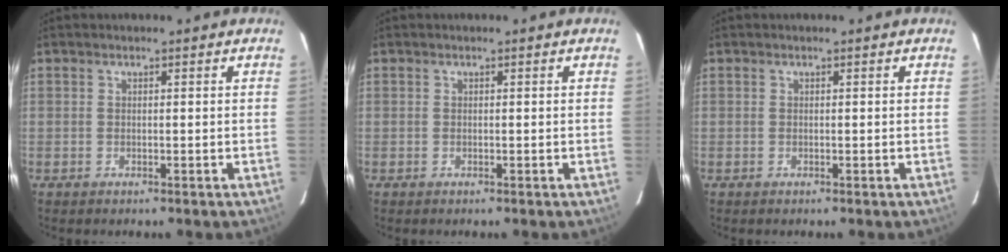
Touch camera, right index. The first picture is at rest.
{"total": 0.0}
{"total": 0.0}